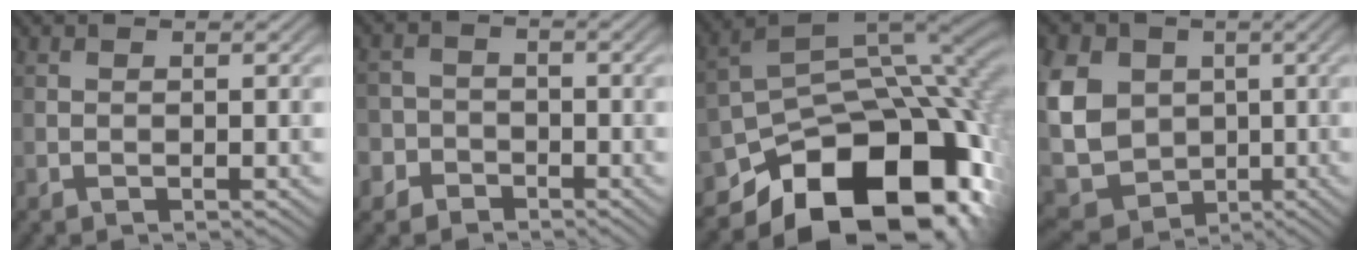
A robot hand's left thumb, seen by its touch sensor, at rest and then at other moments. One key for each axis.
{"total": 4.5, "fx": -2.5, "fy": 3.7, "fz": 0.7, "tx": -0.001, "ty": 0.002, "tz": -0.069}
{"total": 19.1, "fx": -9.8, "fy": 10.9, "fz": 12.3, "tx": -0.177, "ty": -0.033, "tz": -0.149}
{"total": 12.2, "fx": 0.7, "fy": 10.1, "fz": 6.8, "tx": -0.185, "ty": -0.011, "tz": 0.008}